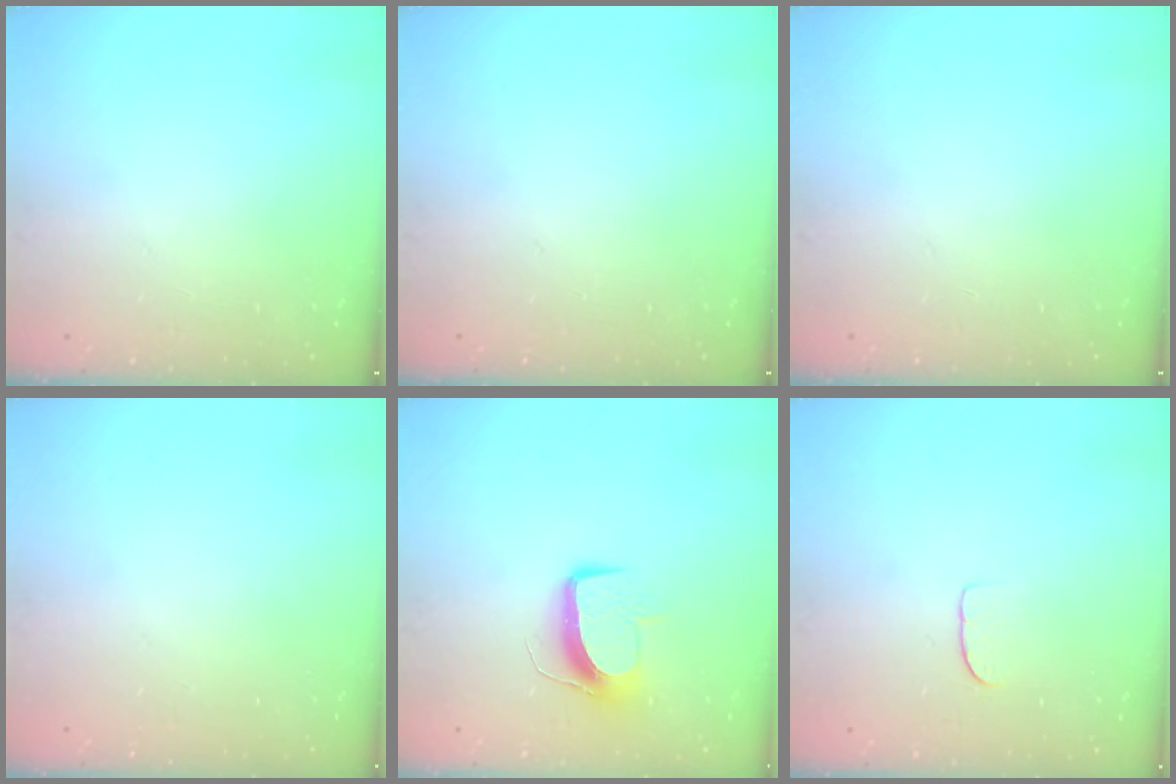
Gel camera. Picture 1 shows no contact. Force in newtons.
{"total": 0.0}
{"total": 0.0}
{"total": 0.0}
{"total": 9.6, "press": 9.6, "slide": 0.2}
{"total": 4.5, "press": 4.5, "slide": 0.3}